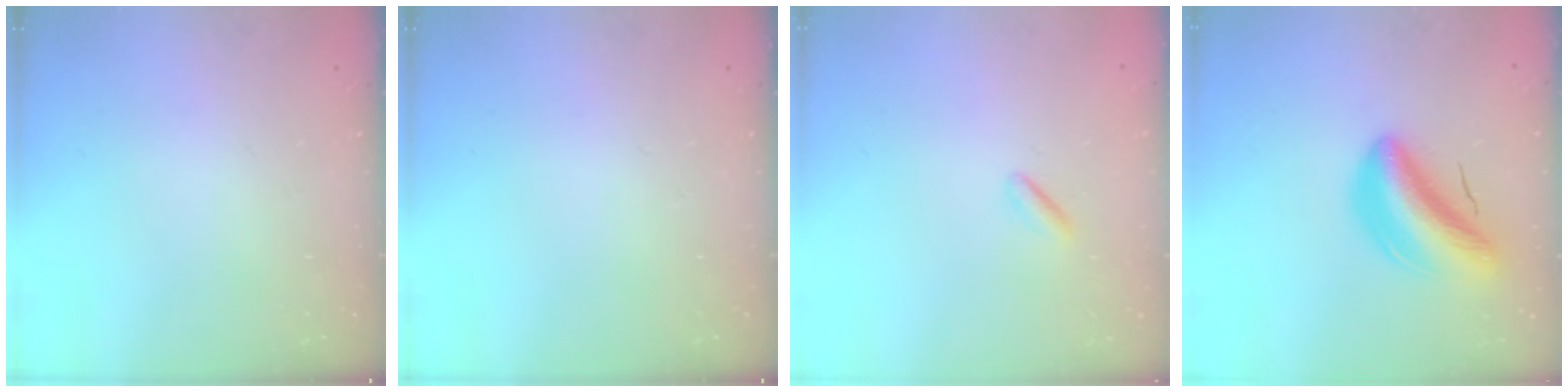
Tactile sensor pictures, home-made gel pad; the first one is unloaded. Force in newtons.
{"total": 0.0}
{"total": 0.6, "press": 0.0, "slide": 0.6}
{"total": 10.6, "press": 10.1, "slide": 3.1}